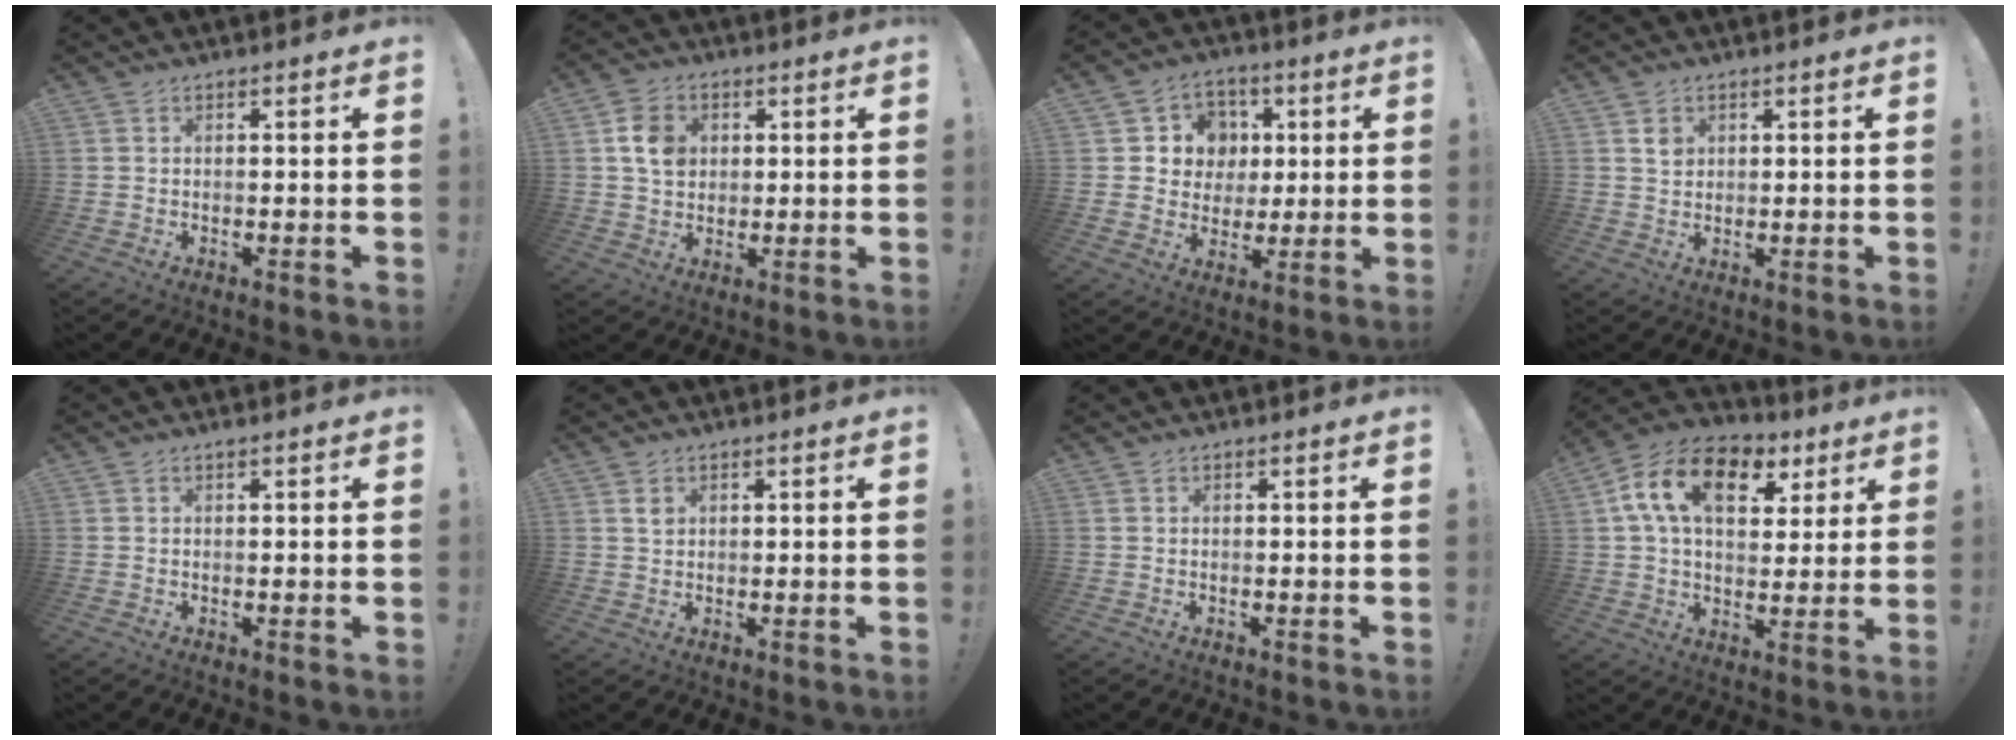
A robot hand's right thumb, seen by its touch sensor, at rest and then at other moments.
{"total": 8.8, "force": [2.1, 7.2, 4.5], "torque": [-0.063, 0.009, 0.044]}
{"total": 8.6, "force": [1.2, 8.3, 1.6], "torque": [-0.015, -0.009, 0.030]}
{"total": 3.3, "force": [1.5, 2.8, 1.0], "torque": [0.001, -0.007, 0.025]}
{"total": 0.6, "force": [0.3, -0.3, 0.4], "torque": [-0.008, 0.001, 0.006]}
{"total": 2.2, "force": [1.2, 1.6, 0.9], "torque": [-0.001, -0.005, 0.019]}
{"total": 0.0}
{"total": 16.8, "force": [6.8, 10.3, 11.4], "torque": [-0.176, -0.016, 0.120]}